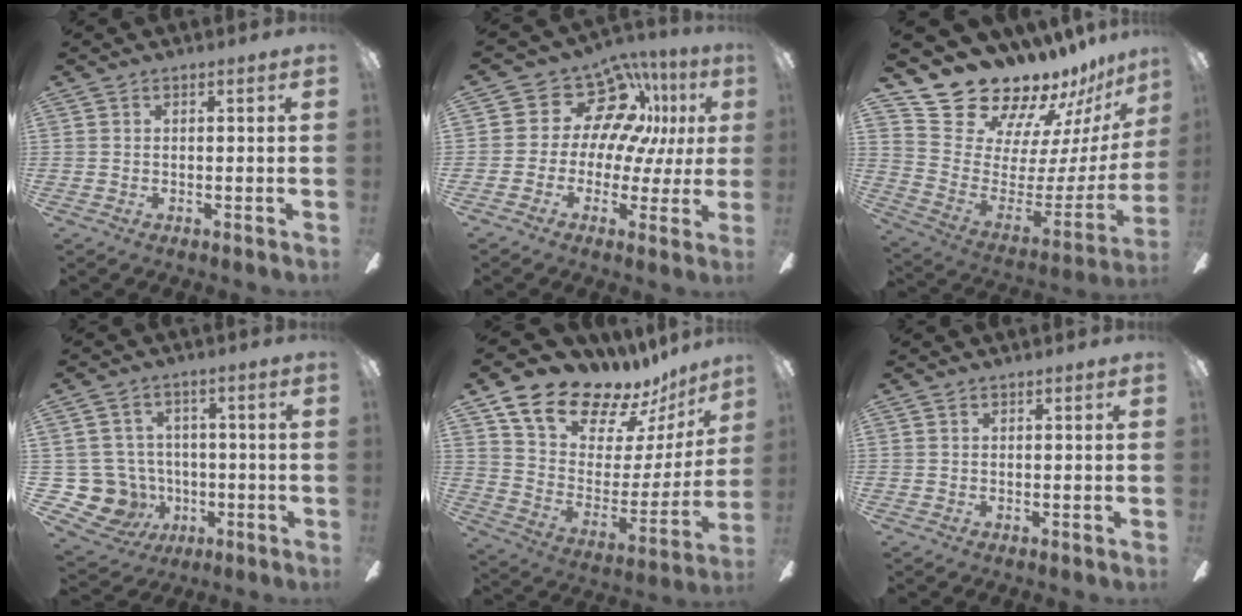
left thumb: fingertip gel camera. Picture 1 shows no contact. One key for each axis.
{"total": 14.3, "fx": 7.6, "fy": 9.4, "fz": 7.7, "tx": -0.135, "ty": -0.053, "tz": 0.141}
{"total": 18.5, "fx": 17.0, "fy": 6.4, "fz": 3.1, "tx": -0.061, "ty": -0.160, "tz": 0.316}
{"total": 11.7, "fx": -2.2, "fy": 11.0, "fz": 3.5, "tx": -0.120, "ty": 0.010, "tz": -0.028}
{"total": 17.6, "fx": 14.7, "fy": 7.8, "fz": 5.9, "tx": -0.103, "ty": -0.122, "tz": 0.264}
{"total": 0.0}